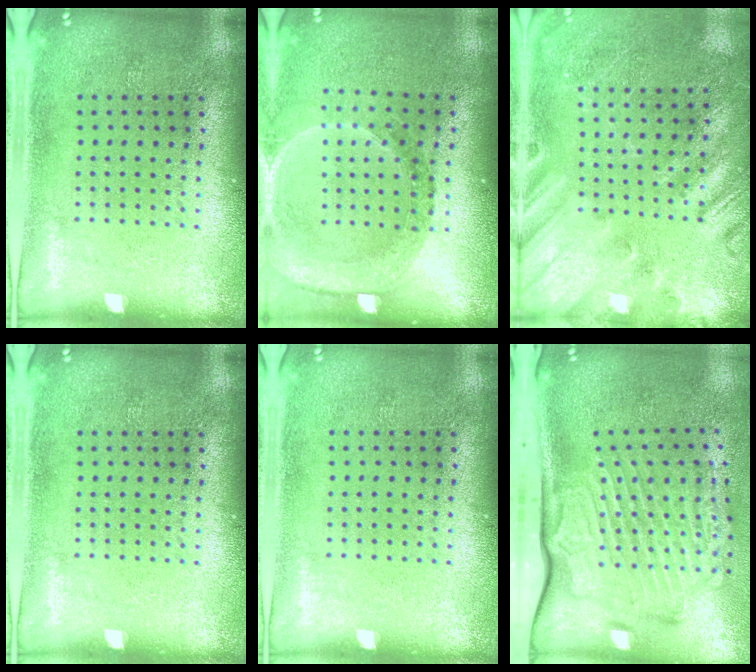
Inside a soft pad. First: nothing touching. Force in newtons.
{"total": 1.5, "press": 1.5, "slide": 0.3}
{"total": 2.2, "press": 2.1, "slide": 0.8}
{"total": 0.0}
{"total": 0.0}
{"total": 3.3, "press": 2.3, "slide": 2.4}